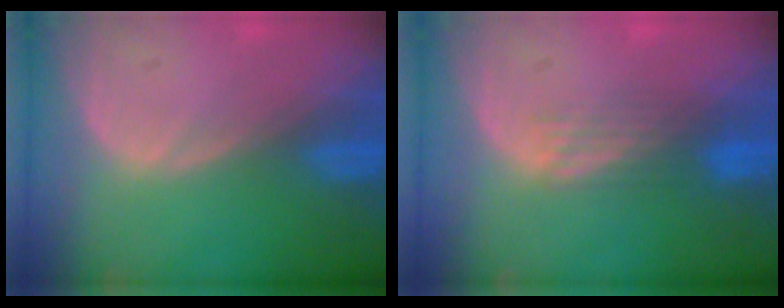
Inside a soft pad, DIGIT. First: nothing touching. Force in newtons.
{"total": 3.9, "press": 3.2, "slide": 2.3}